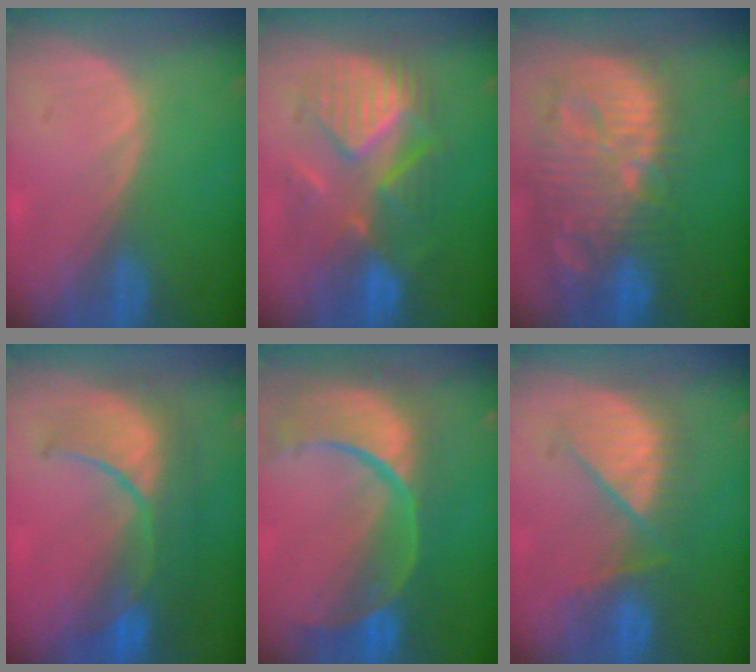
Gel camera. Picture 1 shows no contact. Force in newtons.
{"total": 9.4, "press": 9.3, "slide": 1.6}
{"total": 14.4, "press": 12.5, "slide": 7.1}
{"total": 10.2, "press": 9.1, "slide": 4.5}
{"total": 13.8, "press": 11.0, "slide": 8.4}
{"total": 8.1, "press": 8.1, "slide": 0.0}